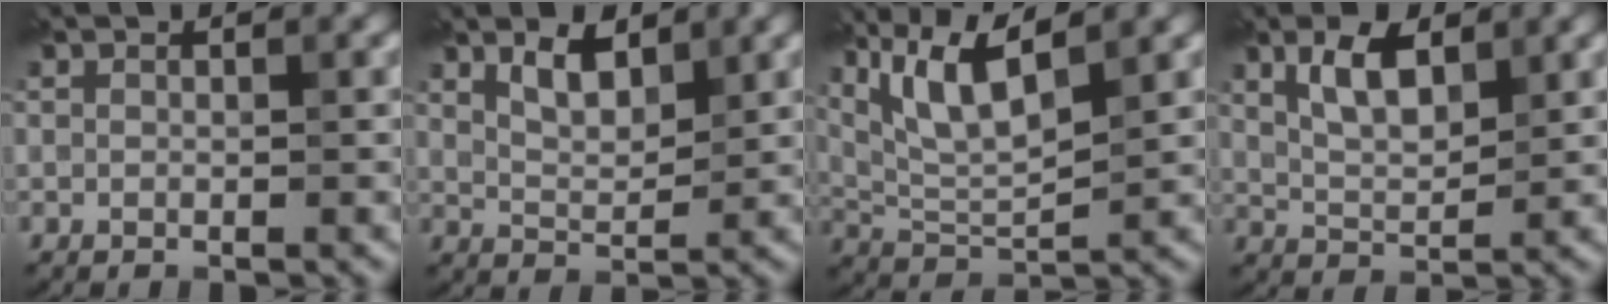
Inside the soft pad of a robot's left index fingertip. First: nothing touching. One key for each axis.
{"total": 2.9, "fx": 1.9, "fy": 1.2, "fz": 1.8, "tx": -0.038, "ty": 0.004, "tz": 0.036}
{"total": 6.5, "fx": 3.8, "fy": 1.6, "fz": 5.1, "tx": -0.104, "ty": 0.008, "tz": 0.078}
{"total": 3.9, "fx": 2.0, "fy": 1.6, "fz": 2.9, "tx": -0.058, "ty": 0.010, "tz": 0.037}